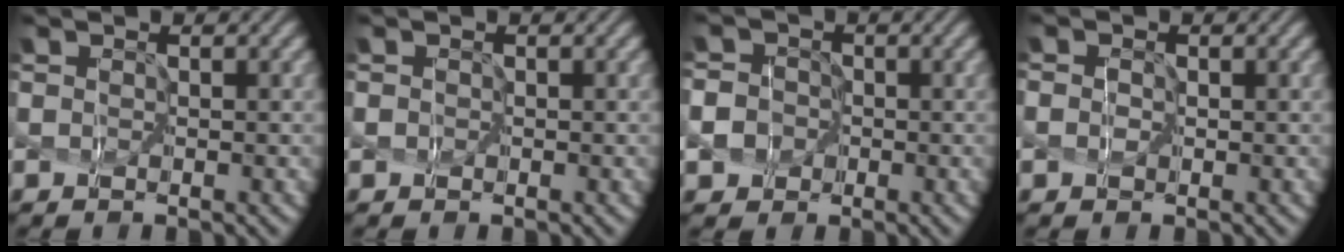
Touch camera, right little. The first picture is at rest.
{"total": 0.8, "force": [0.0, 0.8, 0.3], "torque": [0.005, 0.008, -0.006]}
{"total": 7.5, "force": [-3.0, 6.6, 1.7], "torque": [-0.070, -0.018, -0.068]}
{"total": 0.9, "force": [-0.2, 0.8, 0.4], "torque": [-0.009, 0.003, -0.002]}